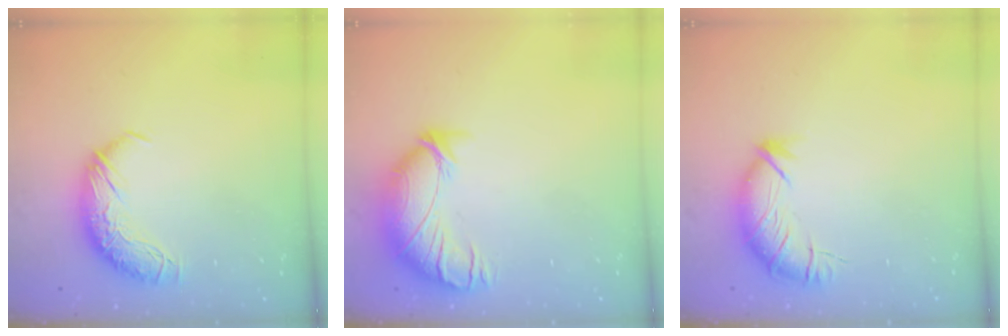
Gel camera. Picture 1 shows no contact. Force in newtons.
{"total": 3.8, "press": 3.1, "slide": 2.2}
{"total": 3.1, "press": 2.2, "slide": 2.2}